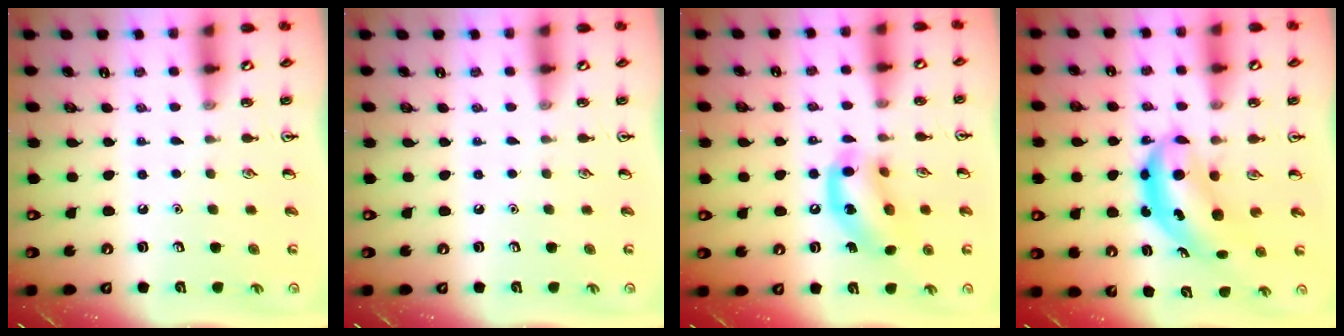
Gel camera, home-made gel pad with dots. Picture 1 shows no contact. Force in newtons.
{"total": 0.0}
{"total": 13.0, "press": 12.8, "slide": 2.5}
{"total": 6.3, "press": 6.0, "slide": 1.6}